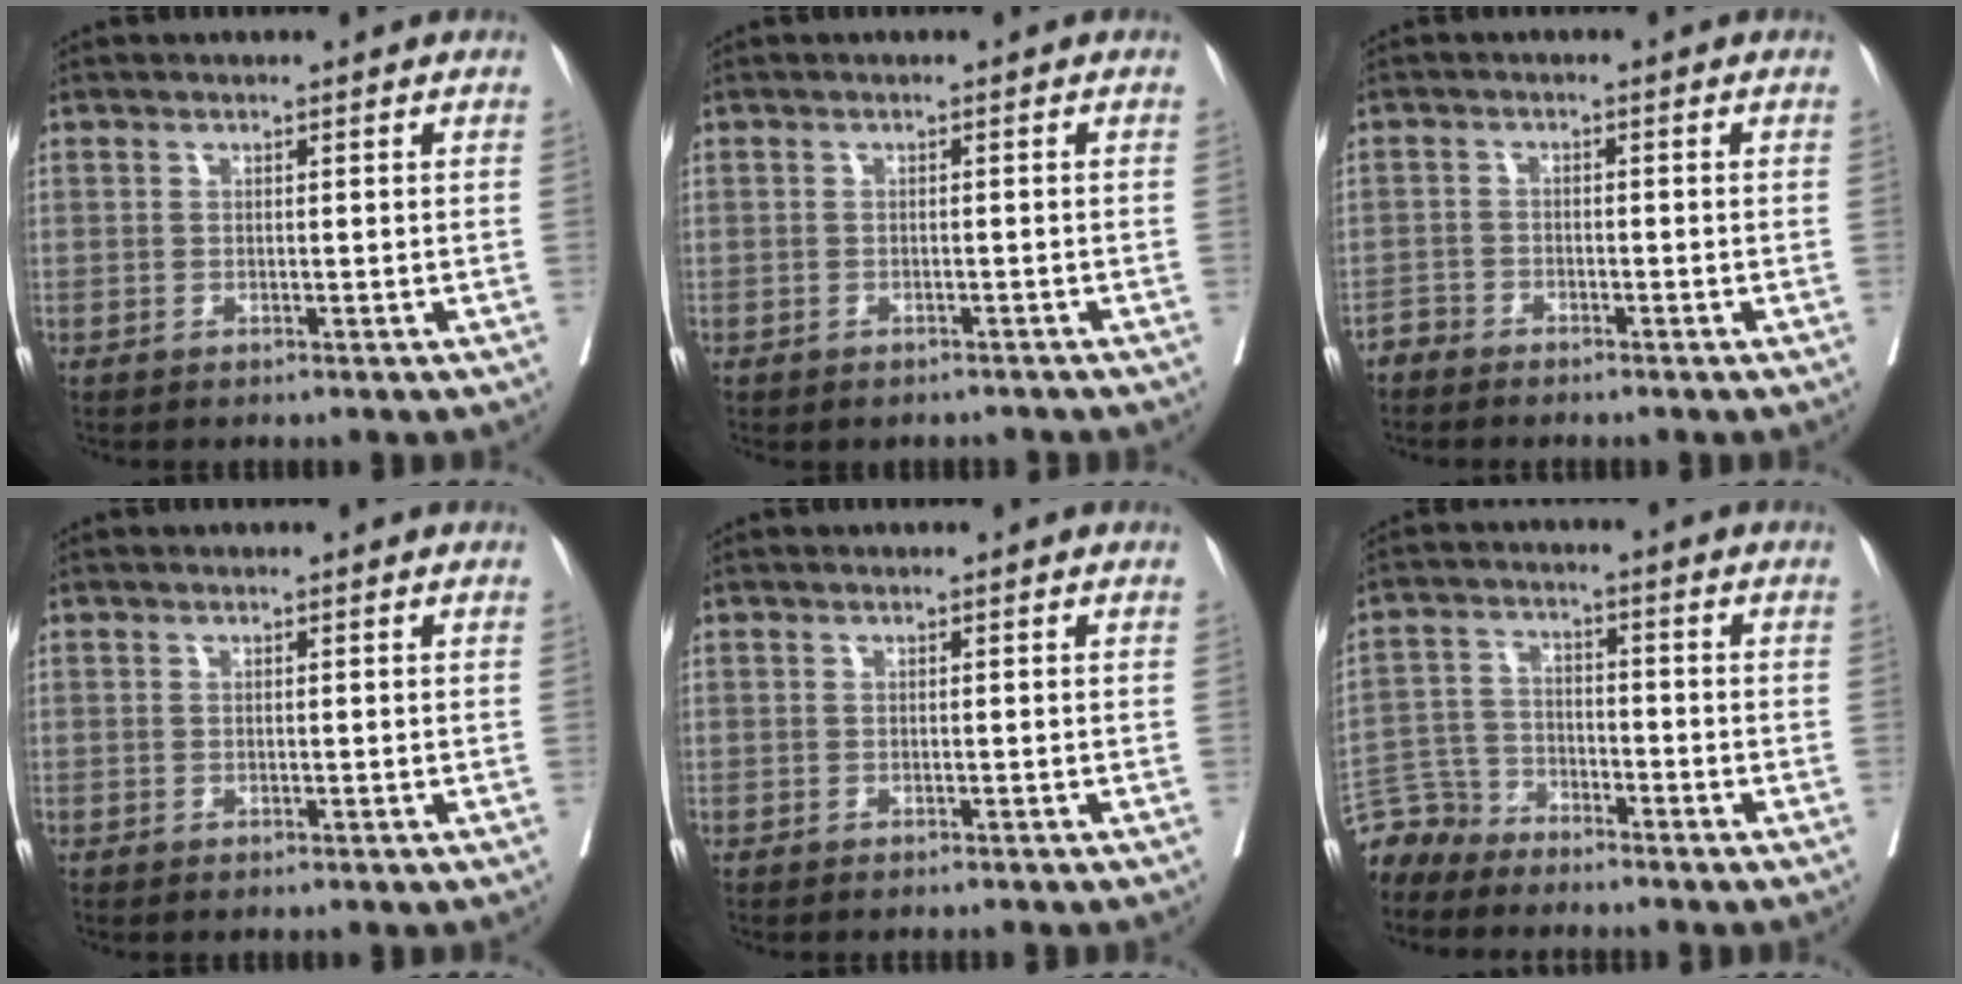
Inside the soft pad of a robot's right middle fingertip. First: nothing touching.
{"total": 2.6, "force": [-2.3, 1.2, 0.4], "torque": [-0.001, 0.002, -0.030]}
{"total": 1.8, "force": [-1.8, 0.3, -0.2], "torque": [0.010, -0.001, -0.037]}
{"total": 0.0}
{"total": 1.5, "force": [-1.4, 0.2, 0.5], "torque": [-0.006, -0.002, -0.019]}
{"total": 5.4, "force": [-5.0, 1.7, -1.1], "torque": [0.024, 0.010, -0.103]}